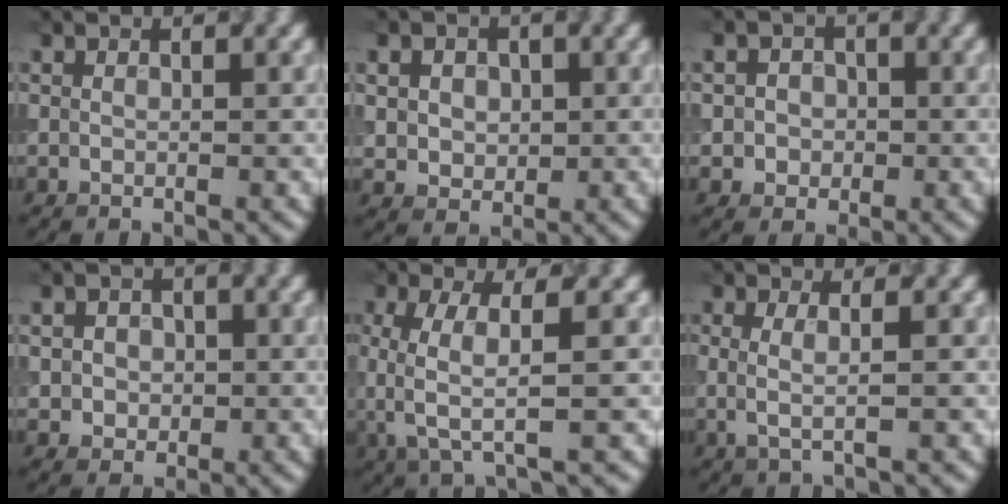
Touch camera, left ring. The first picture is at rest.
{"total": 3.3, "force": [0.6, 2.7, 1.9], "torque": [-0.038, 0.006, 0.003]}
{"total": 2.4, "force": [-0.2, 2.3, 0.8], "torque": [0.010, 0.000, -0.017]}
{"total": 2.5, "force": [0.0, 2.2, 1.2], "torque": [-0.010, 0.001, -0.007]}
{"total": 4.9, "force": [-0.1, 1.5, 4.6], "torque": [-0.099, 0.001, -0.003]}
{"total": 2.2, "force": [0.0, 0.6, 2.1], "torque": [-0.037, -0.003, -0.003]}